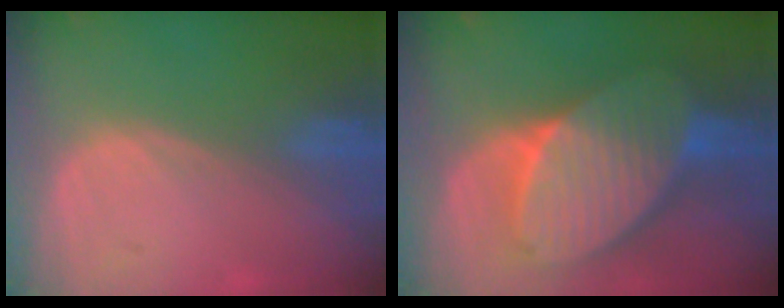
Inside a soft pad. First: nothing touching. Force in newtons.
{"total": 10.8, "press": 10.8, "slide": 0.6}